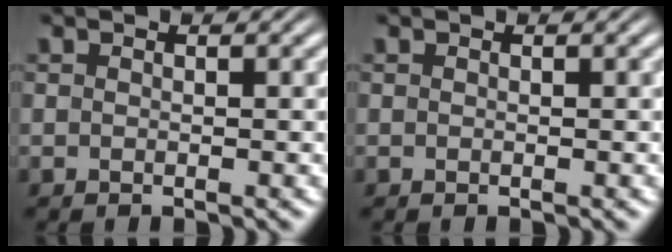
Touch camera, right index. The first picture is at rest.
{"total": 0.0}